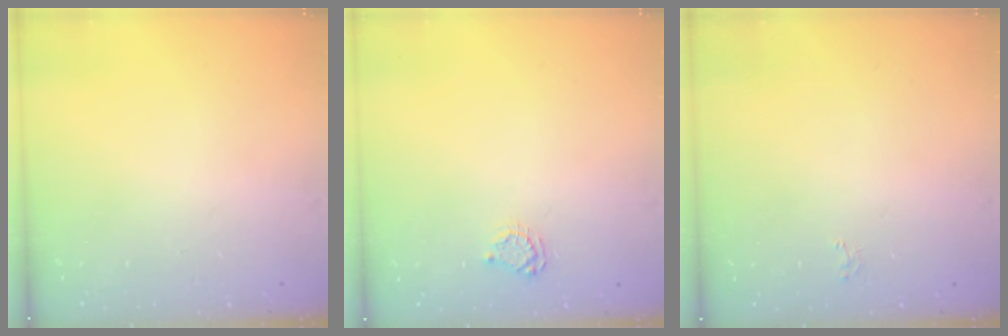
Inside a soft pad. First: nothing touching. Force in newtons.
{"total": 4.7, "press": 4.7, "slide": 0.6}
{"total": 2.6, "press": 2.6, "slide": 0.2}